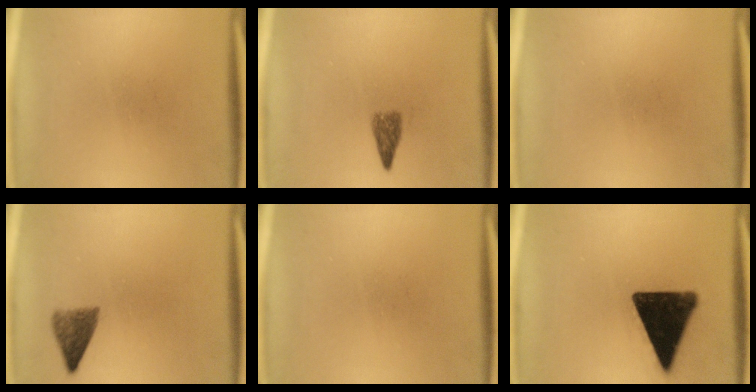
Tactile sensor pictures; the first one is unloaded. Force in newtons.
{"total": 2.3}
{"total": 0.0}
{"total": 3.7}
{"total": 0.0}
{"total": 16.8}